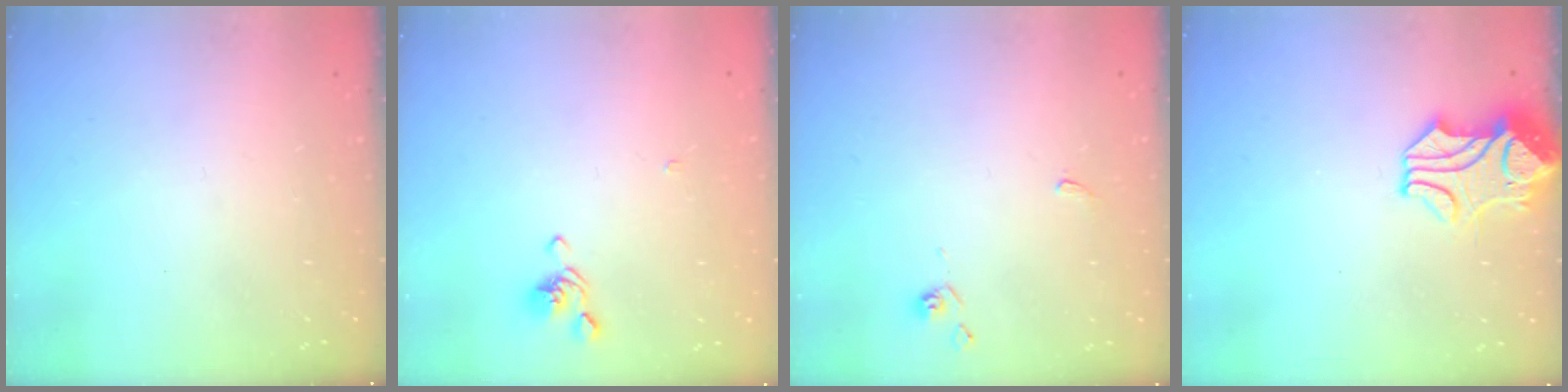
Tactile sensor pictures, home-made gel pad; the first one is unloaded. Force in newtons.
{"total": 0.8, "press": 0.5, "slide": 0.6}
{"total": 2.8, "press": 2.8, "slide": 0.6}
{"total": 2.0, "press": 1.6, "slide": 1.1}